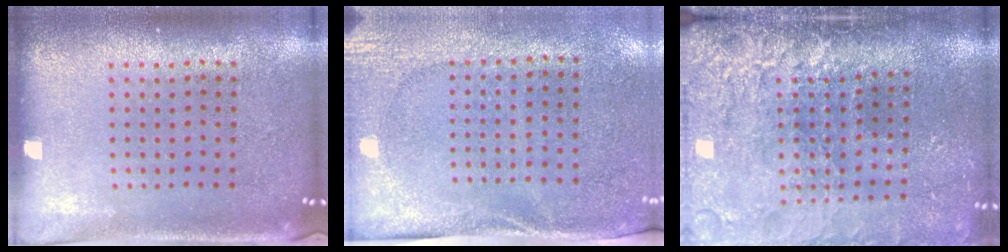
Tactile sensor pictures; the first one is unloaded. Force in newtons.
{"total": 2.7, "press": 2.1, "slide": 1.6}
{"total": 4.6, "press": 3.8, "slide": 2.7}